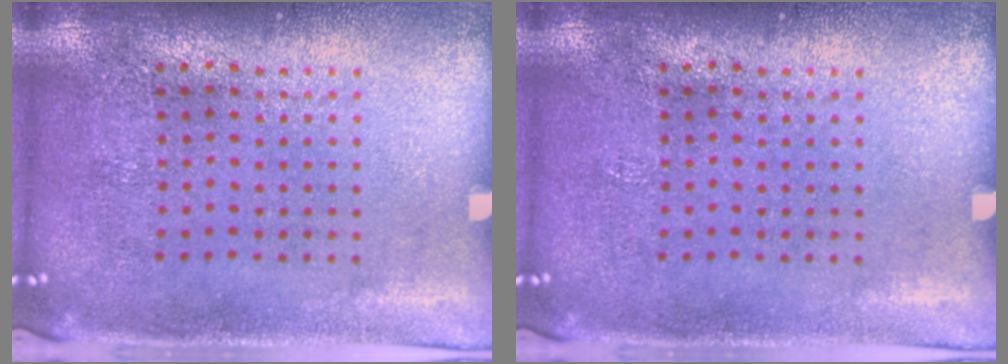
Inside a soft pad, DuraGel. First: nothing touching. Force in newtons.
{"total": 0.0}